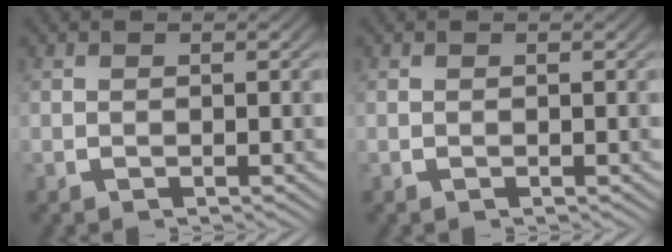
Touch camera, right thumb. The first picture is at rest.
{"total": 0.0}